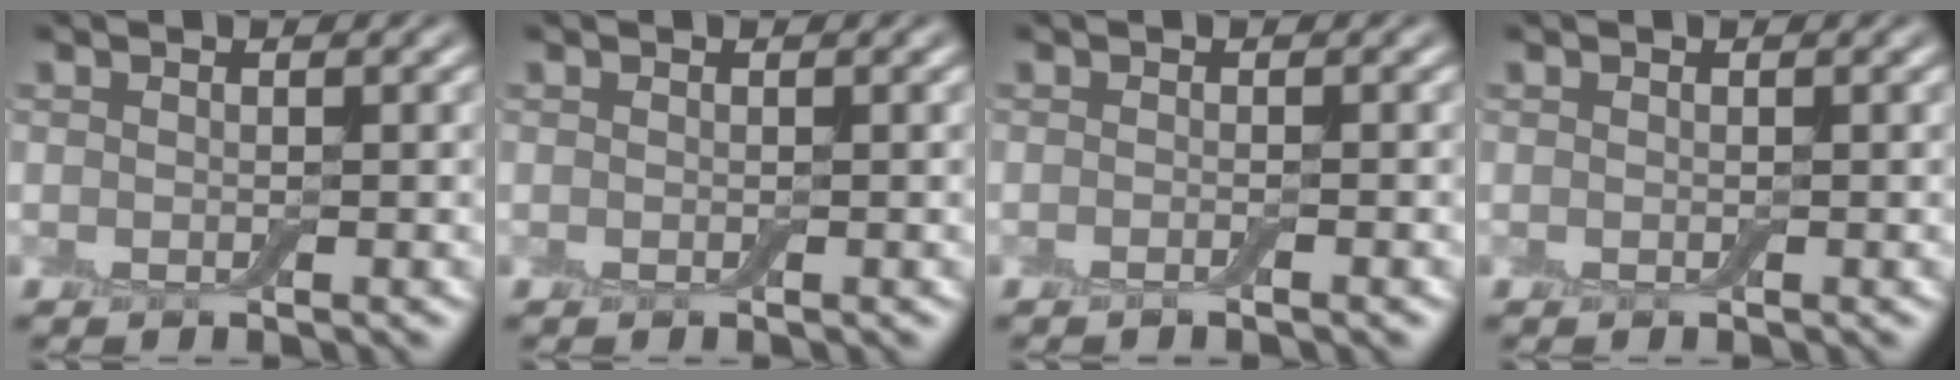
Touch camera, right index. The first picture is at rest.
{"total": 0.0}
{"total": 0.8, "force": [-0.4, 0.1, 0.7], "torque": [-0.009, -0.004, -0.011]}
{"total": 0.0}